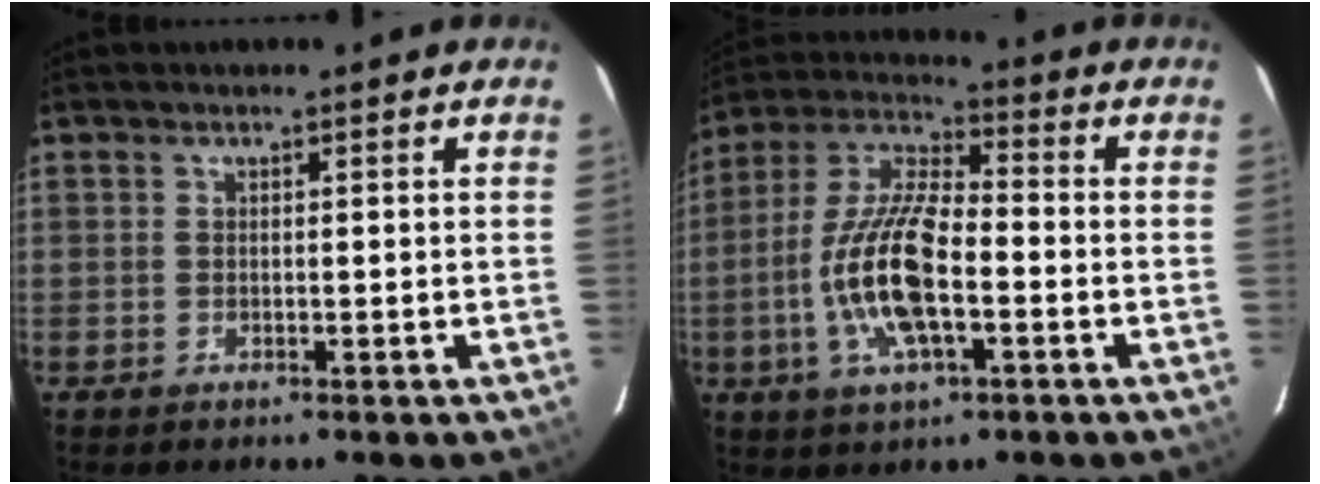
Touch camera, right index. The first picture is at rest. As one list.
[{"total": 15.3, "force": [-3.9, 5.4, 13.8], "torque": [-0.286, -0.001, -0.078]}]